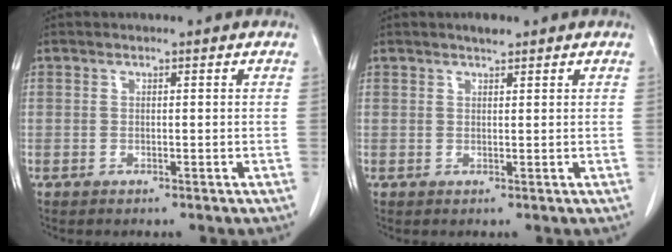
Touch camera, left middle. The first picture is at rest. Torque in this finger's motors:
{"motor_torque": [0.16, -0.11, 0.00, 0.01]}